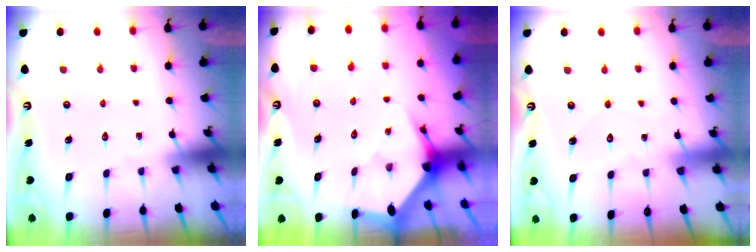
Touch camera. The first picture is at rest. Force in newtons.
{"total": 3.0, "press": 3.0, "slide": 0.1}
{"total": 3.2, "press": 3.2, "slide": 0.2}